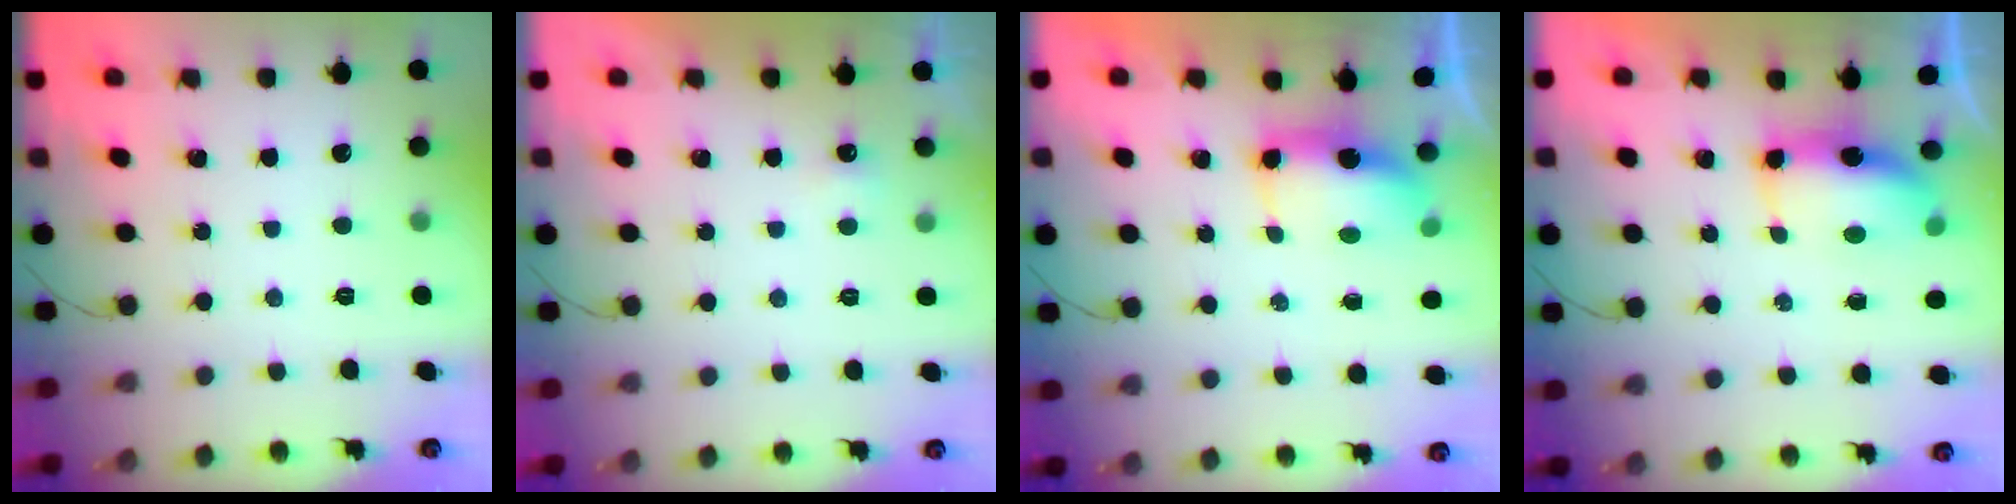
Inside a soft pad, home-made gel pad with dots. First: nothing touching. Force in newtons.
{"total": 2.3, "press": 2.2, "slide": 0.7}
{"total": 6.6, "press": 6.6, "slide": 0.6}
{"total": 8.5, "press": 8.5, "slide": 0.6}